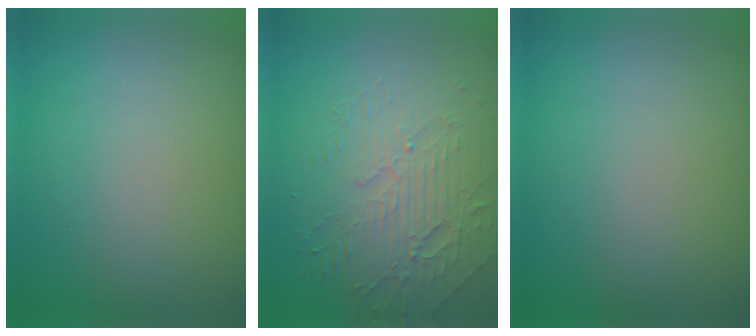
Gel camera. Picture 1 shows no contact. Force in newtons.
{"total": 4.5, "press": 3.9, "slide": 2.3}
{"total": 0.0}